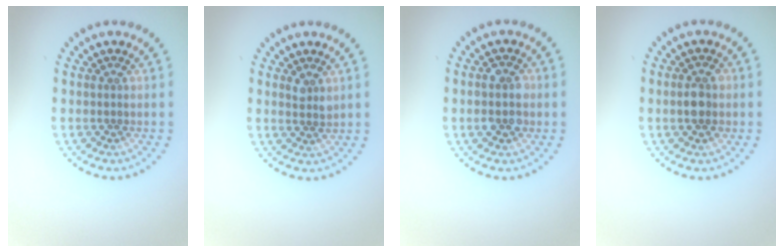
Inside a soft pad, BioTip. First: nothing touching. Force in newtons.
{"total": 1.2, "press": 1.1, "slide": 0.5}
{"total": 2.7, "press": 2.7, "slide": 0.3}
{"total": 2.1, "press": 2.1, "slide": 0.2}